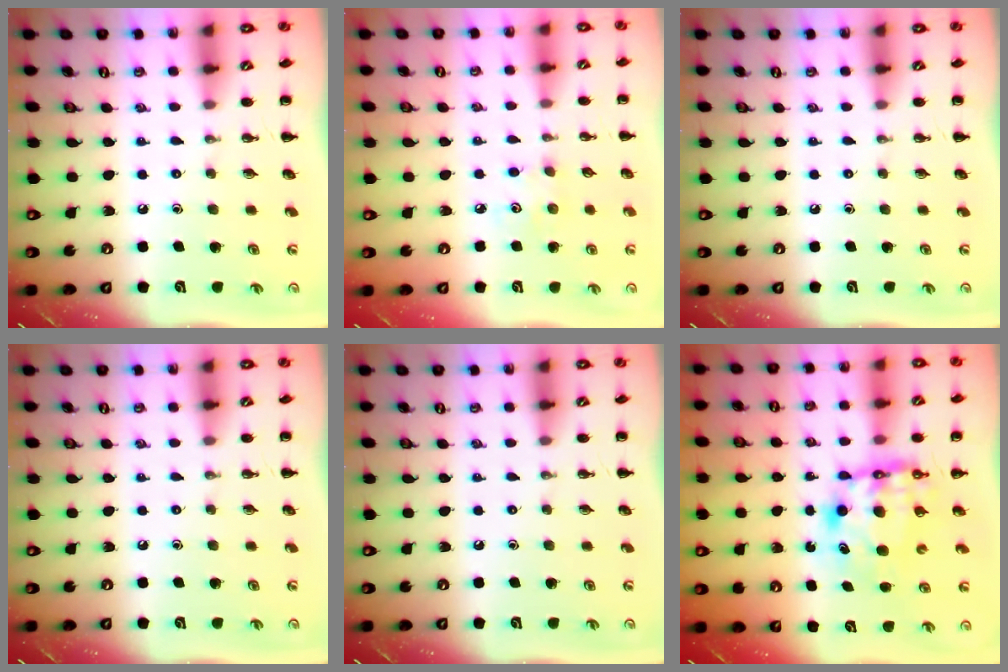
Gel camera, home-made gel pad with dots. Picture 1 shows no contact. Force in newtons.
{"total": 3.5, "press": 3.4, "slide": 0.9}
{"total": 0.0}
{"total": 0.0}
{"total": 0.0}
{"total": 7.4, "press": 7.2, "slide": 1.8}